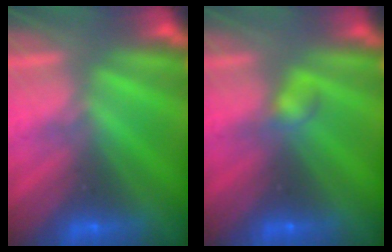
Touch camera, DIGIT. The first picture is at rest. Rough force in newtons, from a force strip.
{"total": 2.2}